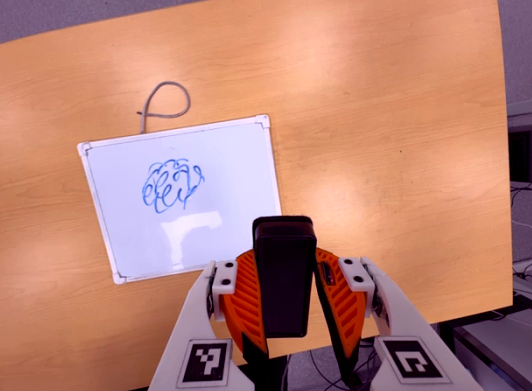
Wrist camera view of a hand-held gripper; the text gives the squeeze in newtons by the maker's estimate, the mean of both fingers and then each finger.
{"total": 8.0, "left": 6.5, "right": 9.5}